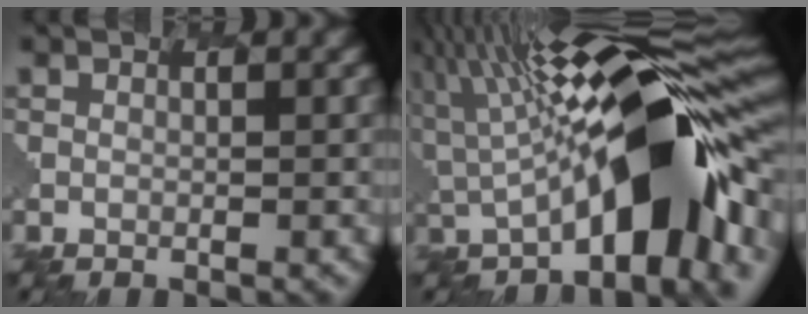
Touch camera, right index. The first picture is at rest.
{"total": 12.0, "force": [-0.4, 4.4, 11.1], "torque": [-0.185, 0.020, -0.032]}